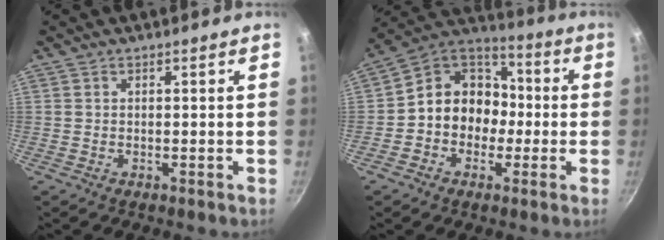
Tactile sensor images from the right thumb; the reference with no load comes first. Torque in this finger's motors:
{"motor_torque": [-0.54, 0.63, 0.11, 0.07, 0.06]}